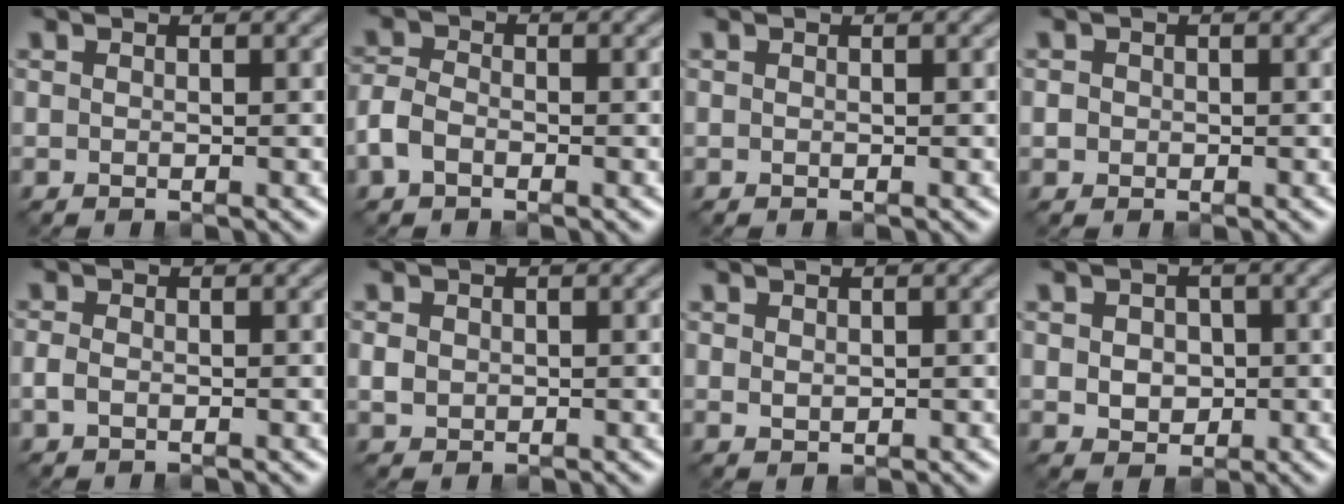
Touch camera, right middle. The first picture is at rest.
{"total": 2.4, "force": [-1.1, 1.5, 1.5], "torque": [-0.033, 0.004, -0.033]}
{"total": 0.0}
{"total": 0.8, "force": [-0.1, 0.8, 0.2], "torque": [-0.001, -0.002, -0.004]}
{"total": 1.1, "force": [-0.4, 0.7, 0.7], "torque": [-0.018, -0.001, -0.010]}
{"total": 1.4, "force": [0.1, 1.3, 0.7], "torque": [-0.014, -0.002, 0.001]}
{"total": 0.9, "force": [0.3, 0.7, 0.5], "torque": [-0.010, -0.003, 0.011]}
{"total": 3.2, "force": [0.1, 2.6, 1.9], "torque": [-0.024, -0.002, -0.003]}